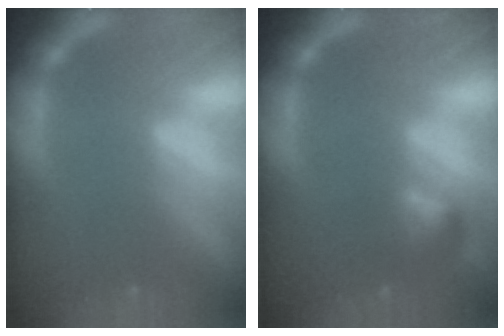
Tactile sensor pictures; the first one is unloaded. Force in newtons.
{"total": 1.9}